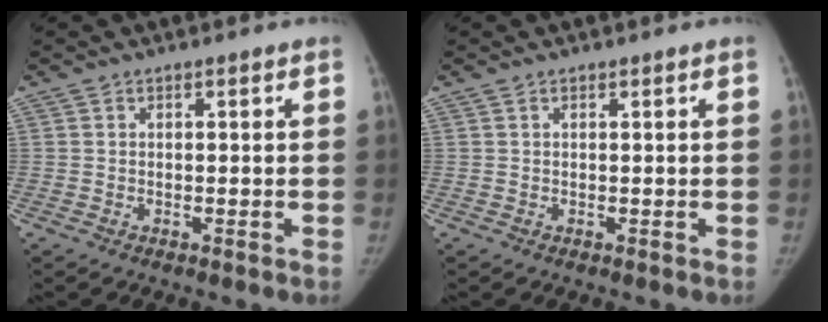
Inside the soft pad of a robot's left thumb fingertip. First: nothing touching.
{"total": 0.0}